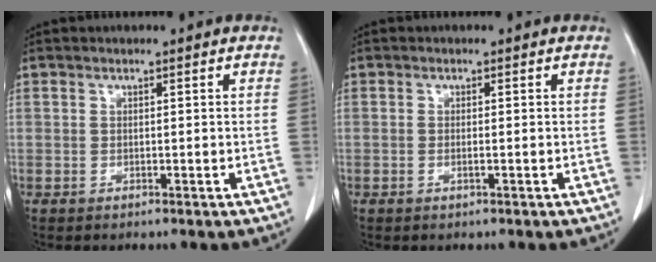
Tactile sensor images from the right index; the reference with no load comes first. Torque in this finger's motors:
{"motor_torque": [-0.04, -0.01, -0.04, -0.01]}